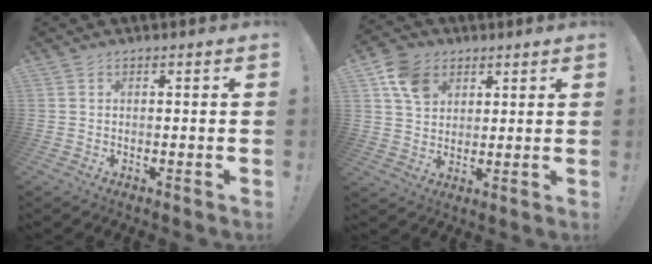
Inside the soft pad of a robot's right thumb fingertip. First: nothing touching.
{"total": 9.9, "force": [4.9, 7.4, 4.3], "torque": [-0.068, -0.016, 0.098]}